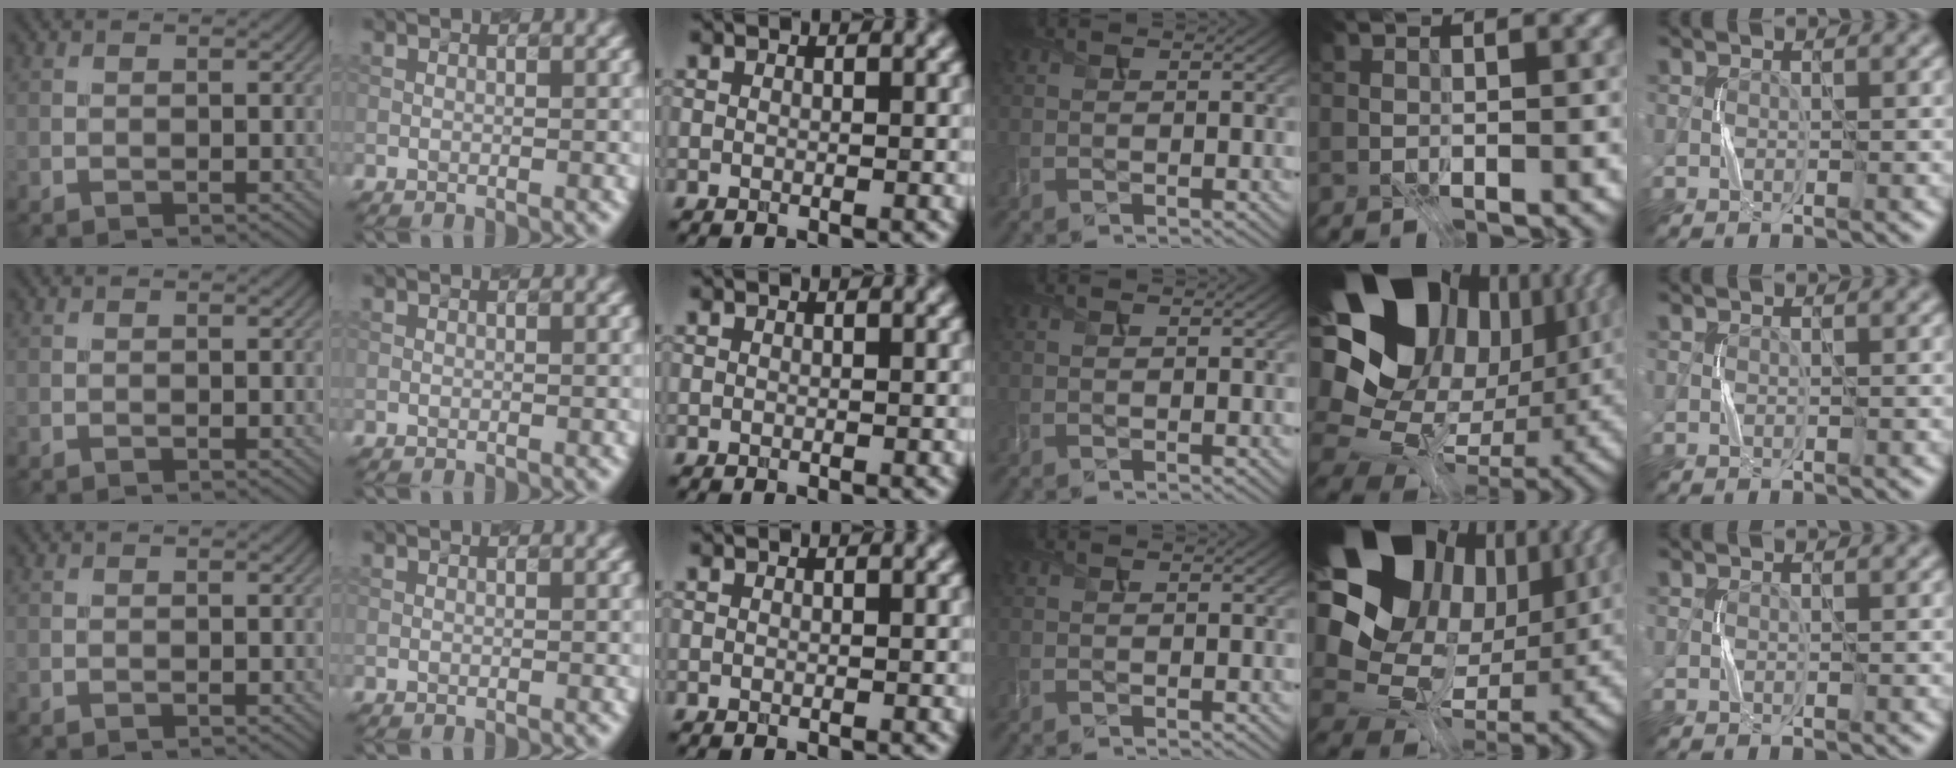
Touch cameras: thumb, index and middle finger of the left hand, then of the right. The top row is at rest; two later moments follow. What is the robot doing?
{"motion": "press", "object": "joystick"}